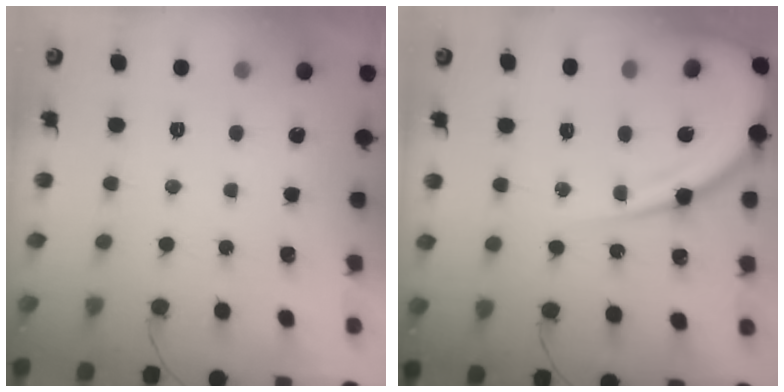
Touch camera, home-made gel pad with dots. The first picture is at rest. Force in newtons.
{"total": 15.5, "press": 15.4, "slide": 1.2}